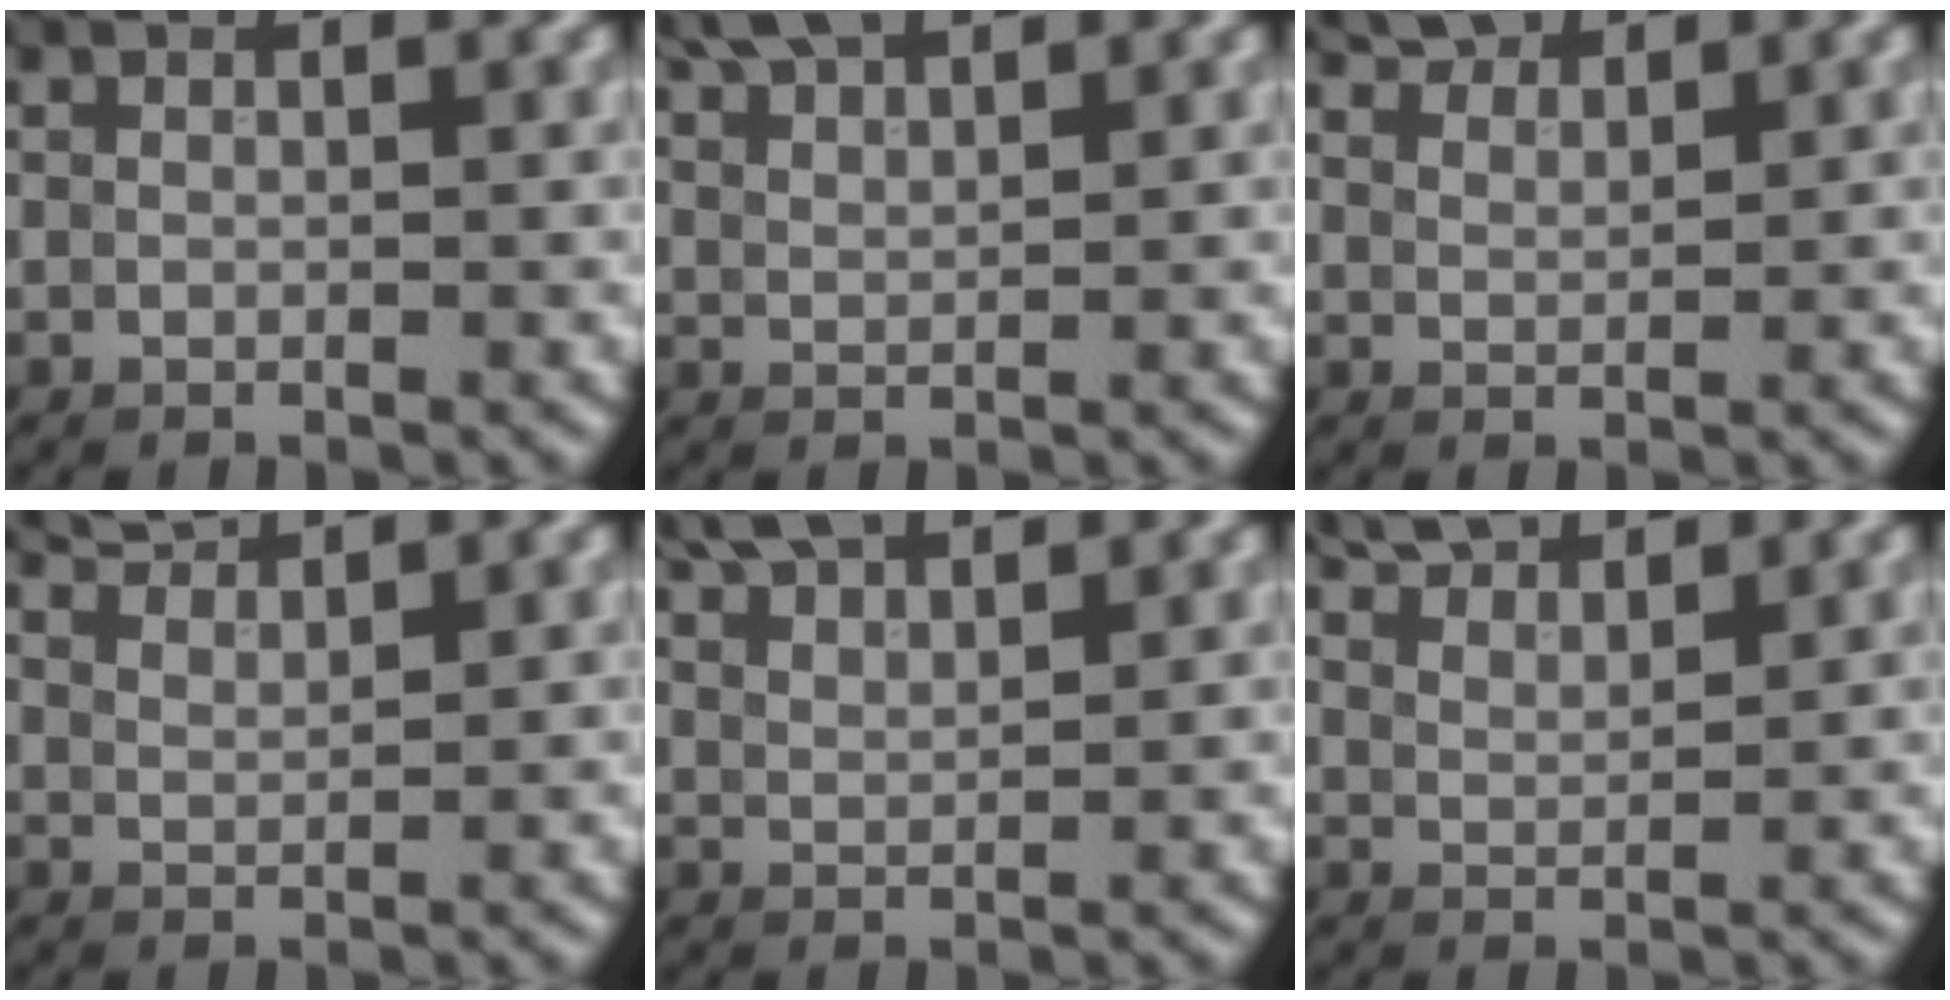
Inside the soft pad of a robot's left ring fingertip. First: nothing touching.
{"total": 5.1, "force": [4.4, 1.2, 2.3], "torque": [-0.040, 0.019, 0.064]}
{"total": 2.9, "force": [2.7, 0.7, 0.8], "torque": [-0.015, 0.001, 0.052]}
{"total": 2.8, "force": [2.7, 0.4, 0.8], "torque": [-0.013, 0.005, 0.048]}
{"total": 5.7, "force": [4.9, 1.3, 2.4], "torque": [-0.038, 0.019, 0.069]}
{"total": 4.3, "force": [4.0, 0.8, 1.3], "torque": [-0.028, 0.010, 0.067]}